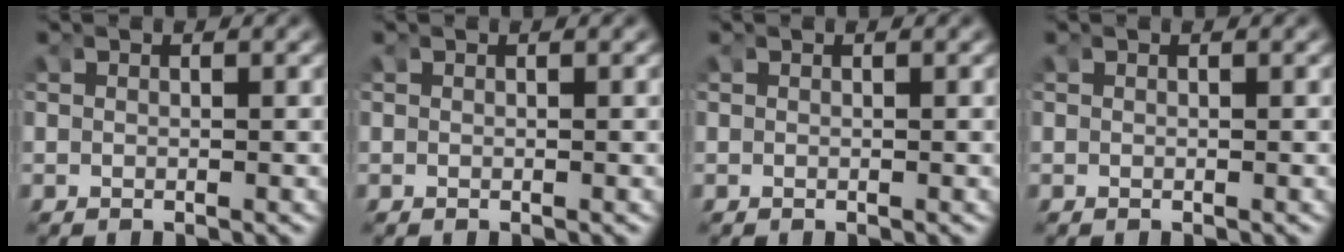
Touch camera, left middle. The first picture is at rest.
{"total": 0.0}
{"total": 0.0}
{"total": 0.0}